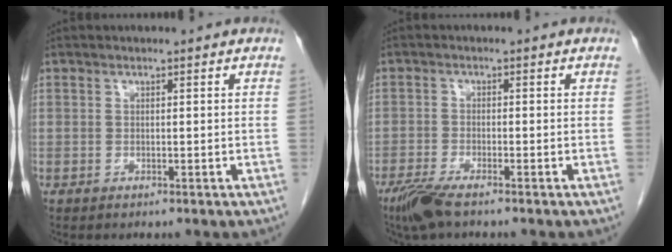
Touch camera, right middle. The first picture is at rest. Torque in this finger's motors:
{"motor_torque": [0.08, -0.04, 0.04, 0.03]}